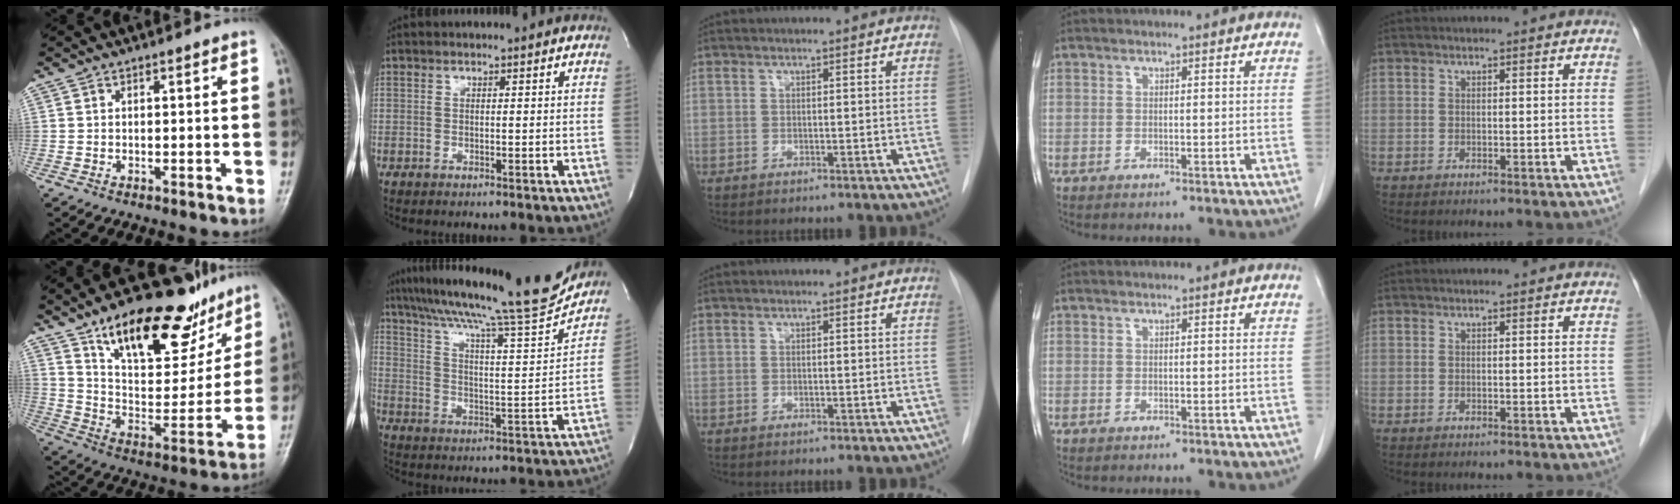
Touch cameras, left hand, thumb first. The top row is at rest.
{"thumb": {"total": 25.4, "force": [16.6, 11.3, 15.6], "torque": [-0.180, -0.064, 0.264]}, "index": {"total": 22.2, "force": [19.3, 0.1, 10.8], "torque": [-0.189, -0.023, 0.283]}}